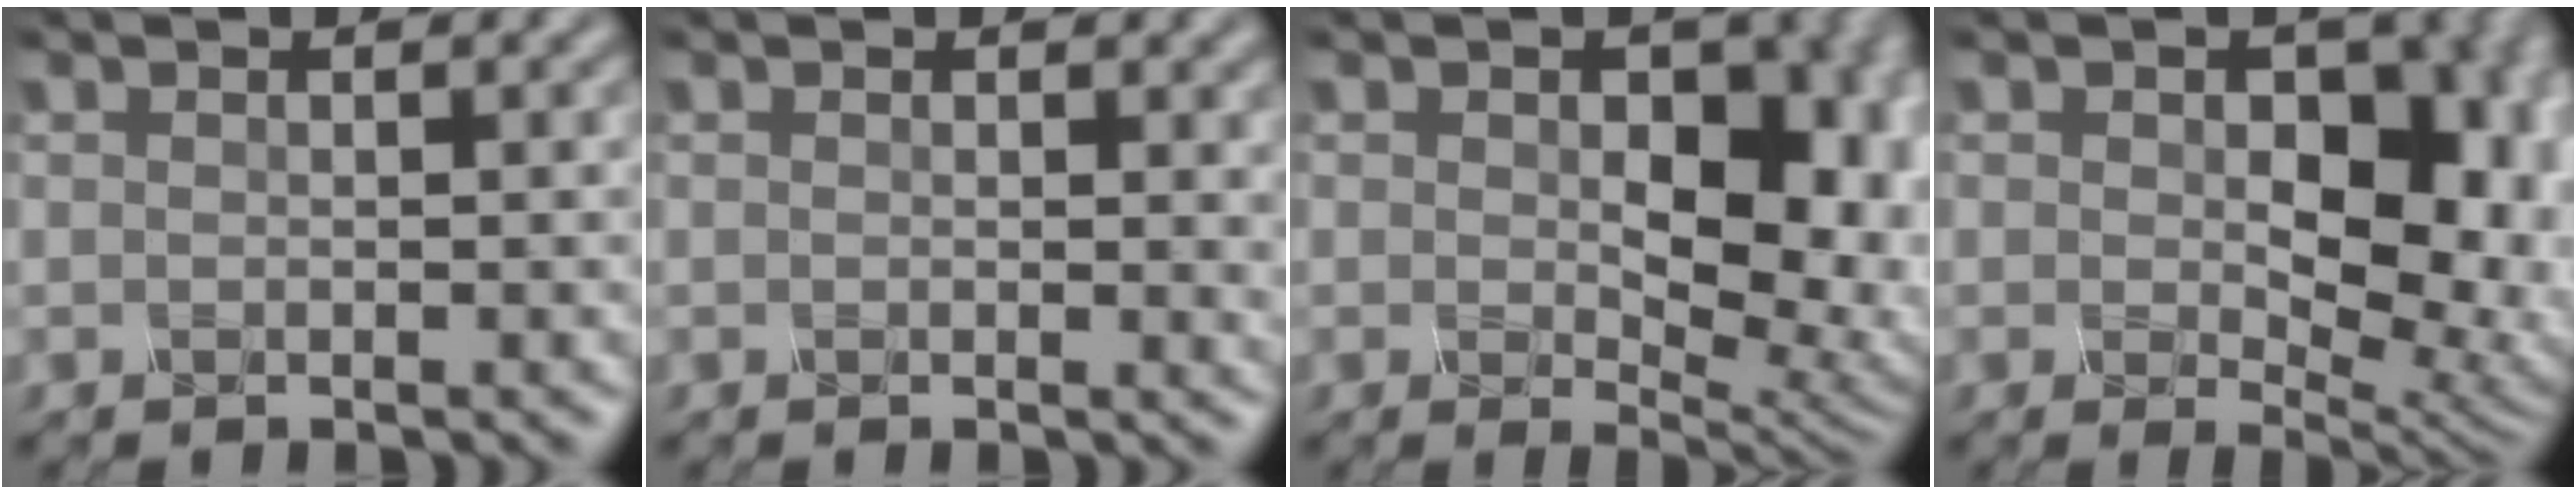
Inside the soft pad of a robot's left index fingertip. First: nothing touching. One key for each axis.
{"total": 1.4, "fx": 0.6, "fy": 0.5, "fz": 1.2, "tx": -0.010, "ty": -0.001, "tz": 0.009}
{"total": 9.3, "fx": 0.2, "fy": 5.6, "fz": 7.4, "tx": -0.097, "ty": -0.009, "tz": 0.008}
{"total": 10.3, "fx": 0.4, "fy": 6.5, "fz": 8.0, "tx": -0.103, "ty": -0.010, "tz": 0.015}